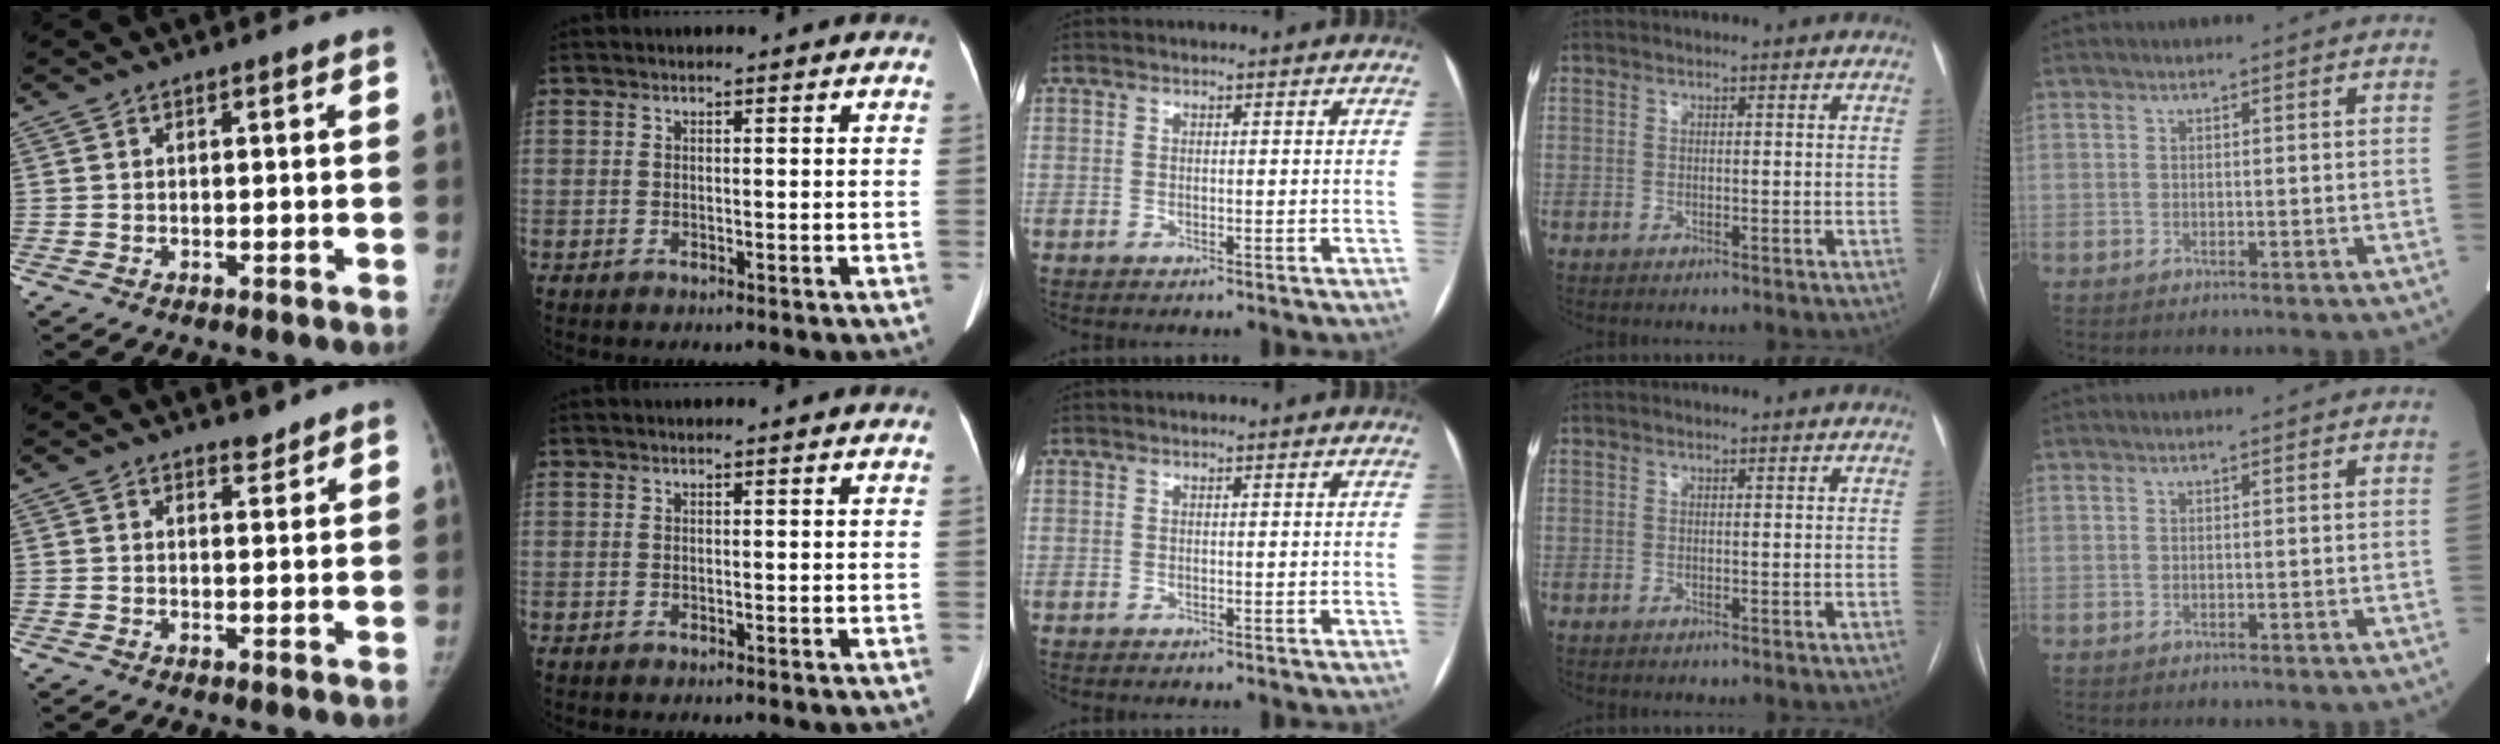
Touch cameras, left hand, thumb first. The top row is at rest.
{"thumb": {"total": 1.9, "force": [1.7, 0.7, 0.3], "torque": [0.008, -0.014, 0.022]}}